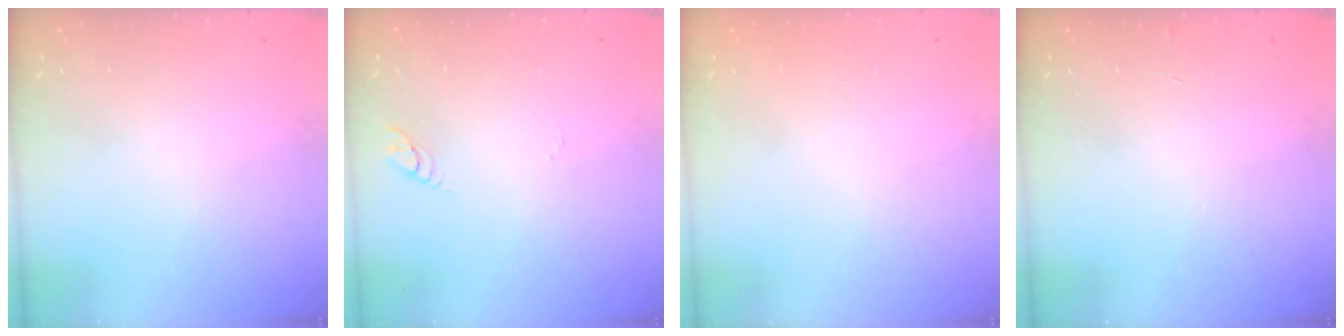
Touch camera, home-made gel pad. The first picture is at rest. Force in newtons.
{"total": 3.1, "press": 3.1, "slide": 0.3}
{"total": 0.0}
{"total": 2.5, "press": 2.5, "slide": 0.2}